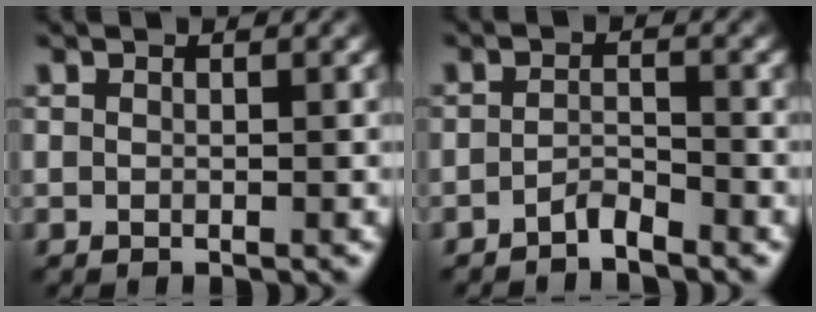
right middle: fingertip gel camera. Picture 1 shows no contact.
{"total": 1.5, "force": [-1.4, 0.2, 0.7], "torque": [-0.013, 0.006, -0.028]}